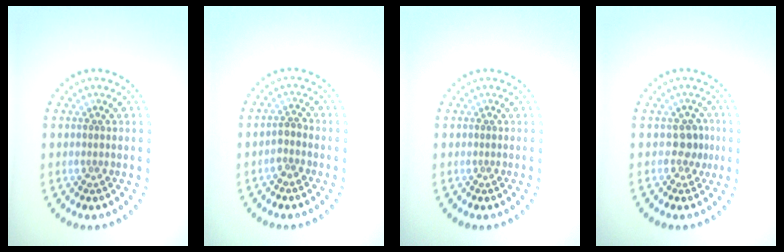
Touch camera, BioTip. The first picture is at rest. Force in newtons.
{"total": 1.5, "press": 1.3, "slide": 0.8}
{"total": 0.0}
{"total": 1.7, "press": 1.3, "slide": 1.1}